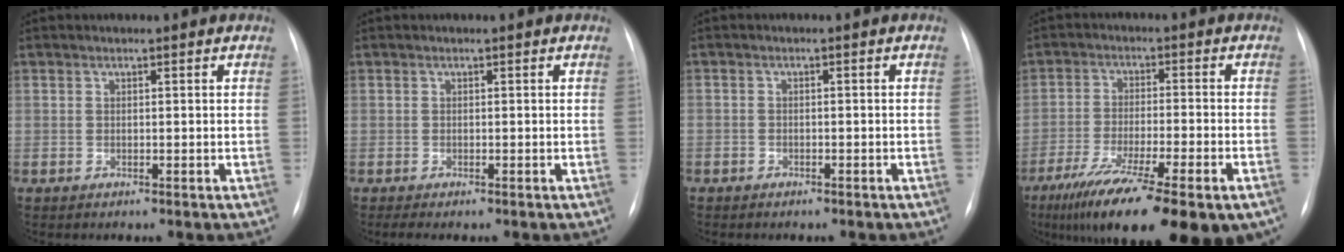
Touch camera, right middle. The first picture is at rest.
{"total": 1.9, "force": [-1.5, 0.3, 1.1], "torque": [-0.011, -0.004, -0.017]}
{"total": 1.8, "force": [-1.4, 1.1, 0.5], "torque": [-0.011, 0.005, -0.016]}
{"total": 20.4, "force": [-13.6, 3.5, 14.8], "torque": [-0.208, -0.040, -0.208]}